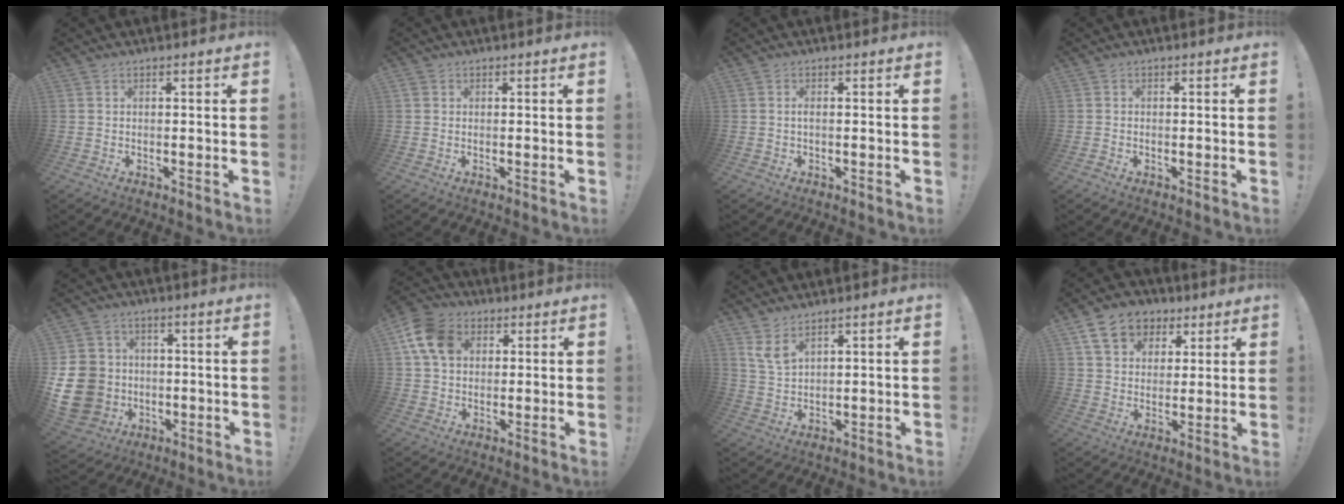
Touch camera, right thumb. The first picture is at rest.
{"total": 0.8, "force": [0.3, 0.7, 0.2], "torque": [-0.003, 0.000, 0.006]}
{"total": 1.0, "force": [-0.3, 0.2, 1.0], "torque": [-0.020, 0.003, -0.006]}
{"total": 0.7, "force": [-0.6, 0.2, 0.3], "torque": [-0.014, 0.004, -0.009]}
{"total": 16.3, "force": [-2.3, 14.2, 7.7], "torque": [-0.170, 0.021, -0.029]}
{"total": 12.6, "force": [4.1, 9.7, 6.9], "torque": [-0.120, -0.002, 0.083]}
{"total": 5.8, "force": [4.2, 2.4, 3.3], "torque": [-0.056, -0.023, 0.078]}
{"total": 12.4, "force": [6.3, 9.3, 5.2], "torque": [-0.072, -0.029, 0.124]}